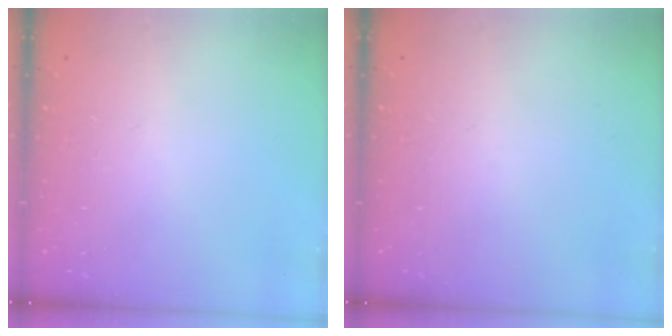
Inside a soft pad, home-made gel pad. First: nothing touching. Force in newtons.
{"total": 0.0}